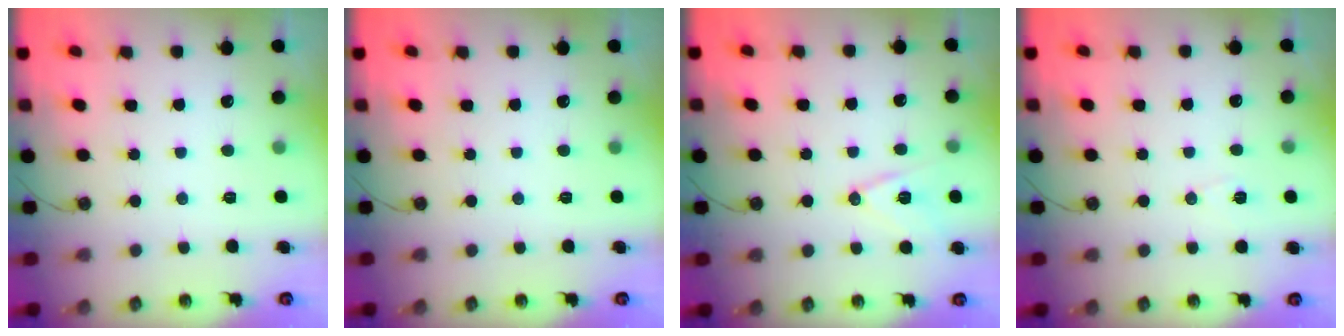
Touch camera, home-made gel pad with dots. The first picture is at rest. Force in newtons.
{"total": 0.0}
{"total": 11.2, "press": 10.7, "slide": 3.3}
{"total": 5.3, "press": 3.9, "slide": 3.5}